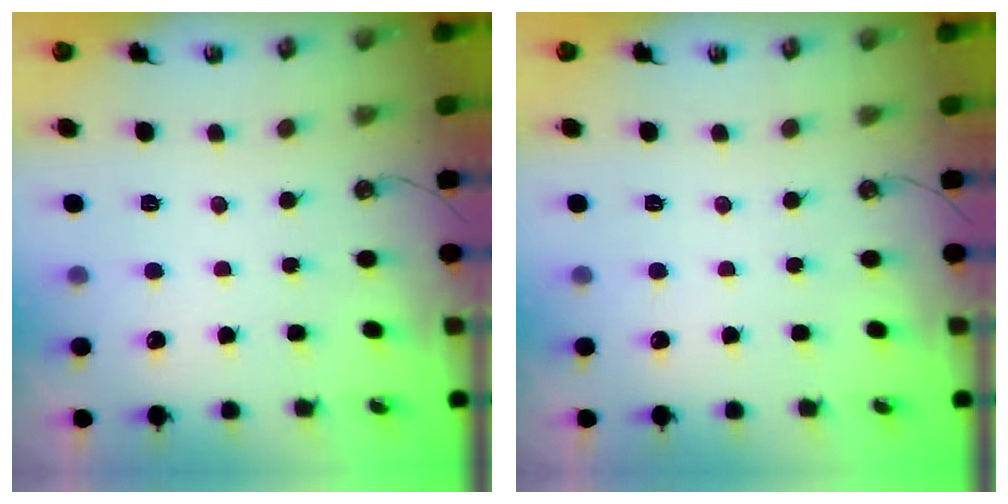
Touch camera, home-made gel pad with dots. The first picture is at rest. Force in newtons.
{"total": 0.0}